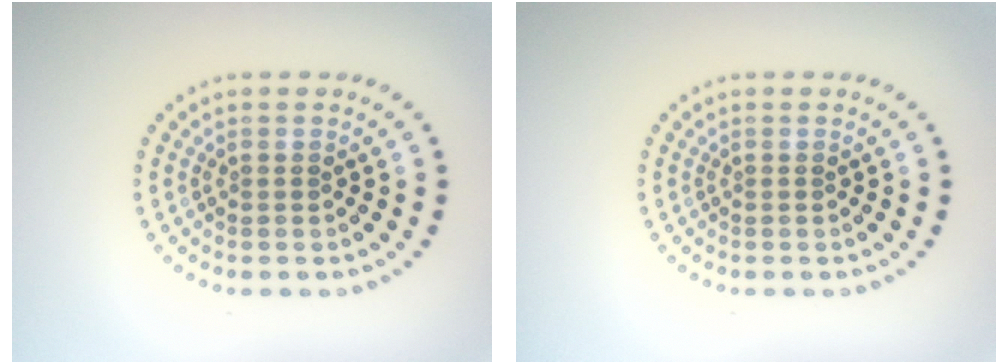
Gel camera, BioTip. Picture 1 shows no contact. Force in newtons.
{"total": 0.0}